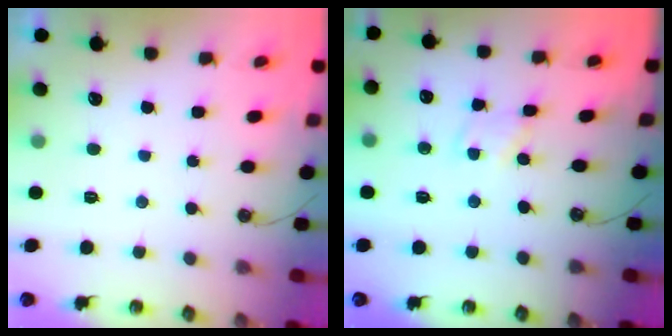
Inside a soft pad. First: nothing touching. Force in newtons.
{"total": 2.1, "press": 2.1, "slide": 0.3}